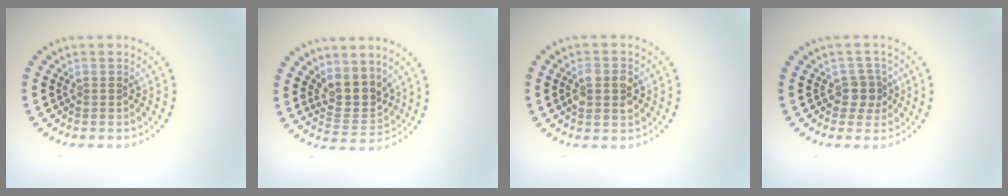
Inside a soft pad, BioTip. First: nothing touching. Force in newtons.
{"total": 3.6, "press": 3.1, "slide": 1.9}
{"total": 2.9, "press": 2.9, "slide": 0.3}
{"total": 2.1, "press": 1.6, "slide": 1.3}